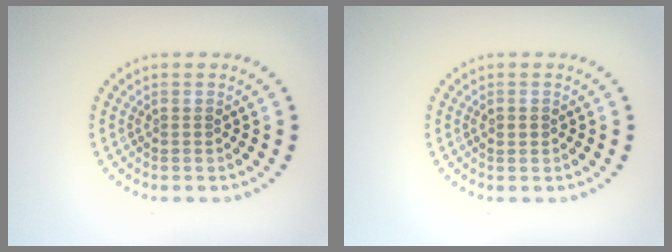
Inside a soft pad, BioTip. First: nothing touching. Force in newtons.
{"total": 1.0, "press": 1.0, "slide": 0.1}